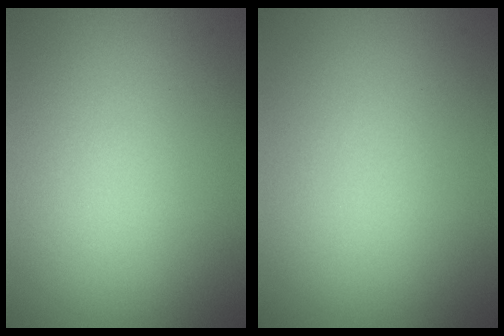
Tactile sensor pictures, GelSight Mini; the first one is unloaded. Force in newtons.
{"total": 0.0}